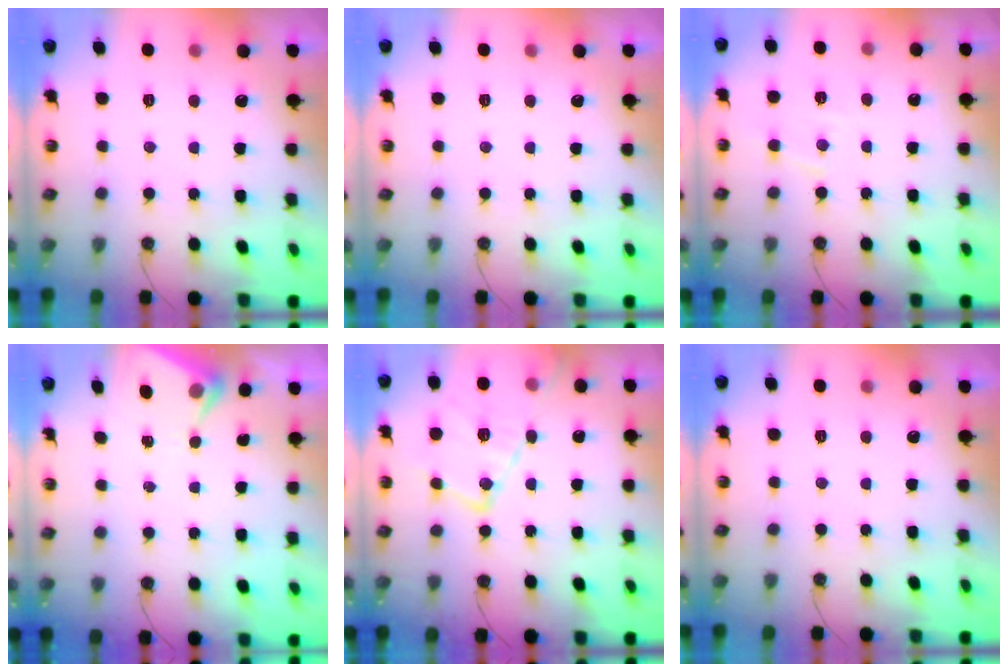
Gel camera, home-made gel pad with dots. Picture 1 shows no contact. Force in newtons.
{"total": 0.0}
{"total": 6.4, "press": 6.4, "slide": 0.3}
{"total": 5.6, "press": 5.6, "slide": 0.2}
{"total": 20.2, "press": 20.1, "slide": 1.8}
{"total": 0.0}